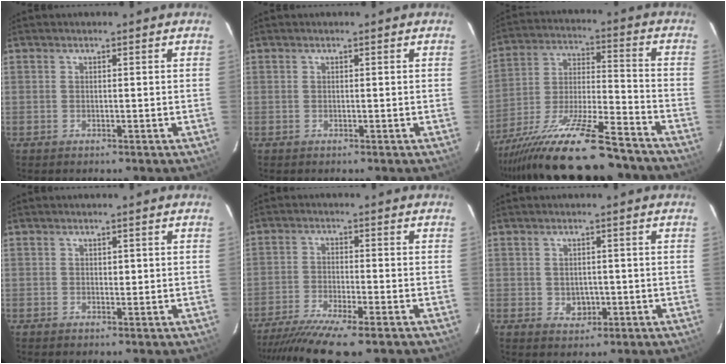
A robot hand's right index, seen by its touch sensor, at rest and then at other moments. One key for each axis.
{"total": 0.0}
{"total": 22.9, "fx": -18.8, "fy": 3.3, "fz": 12.7, "tx": -0.246, "ty": -0.048, "tz": -0.303}
{"total": 0.9, "fx": 0.2, "fy": 0.8, "fz": 0.3, "tx": -0.002, "ty": 0.001, "tz": 0.006}
{"total": 11.9, "fx": -9.4, "fy": 1.2, "fz": 7.3, "tx": -0.158, "ty": -0.032, "tz": -0.160}
{"total": 3.1, "fx": -0.3, "fy": 2.7, "fz": 1.4, "tx": -0.024, "ty": 0.002, "tz": 0.005}